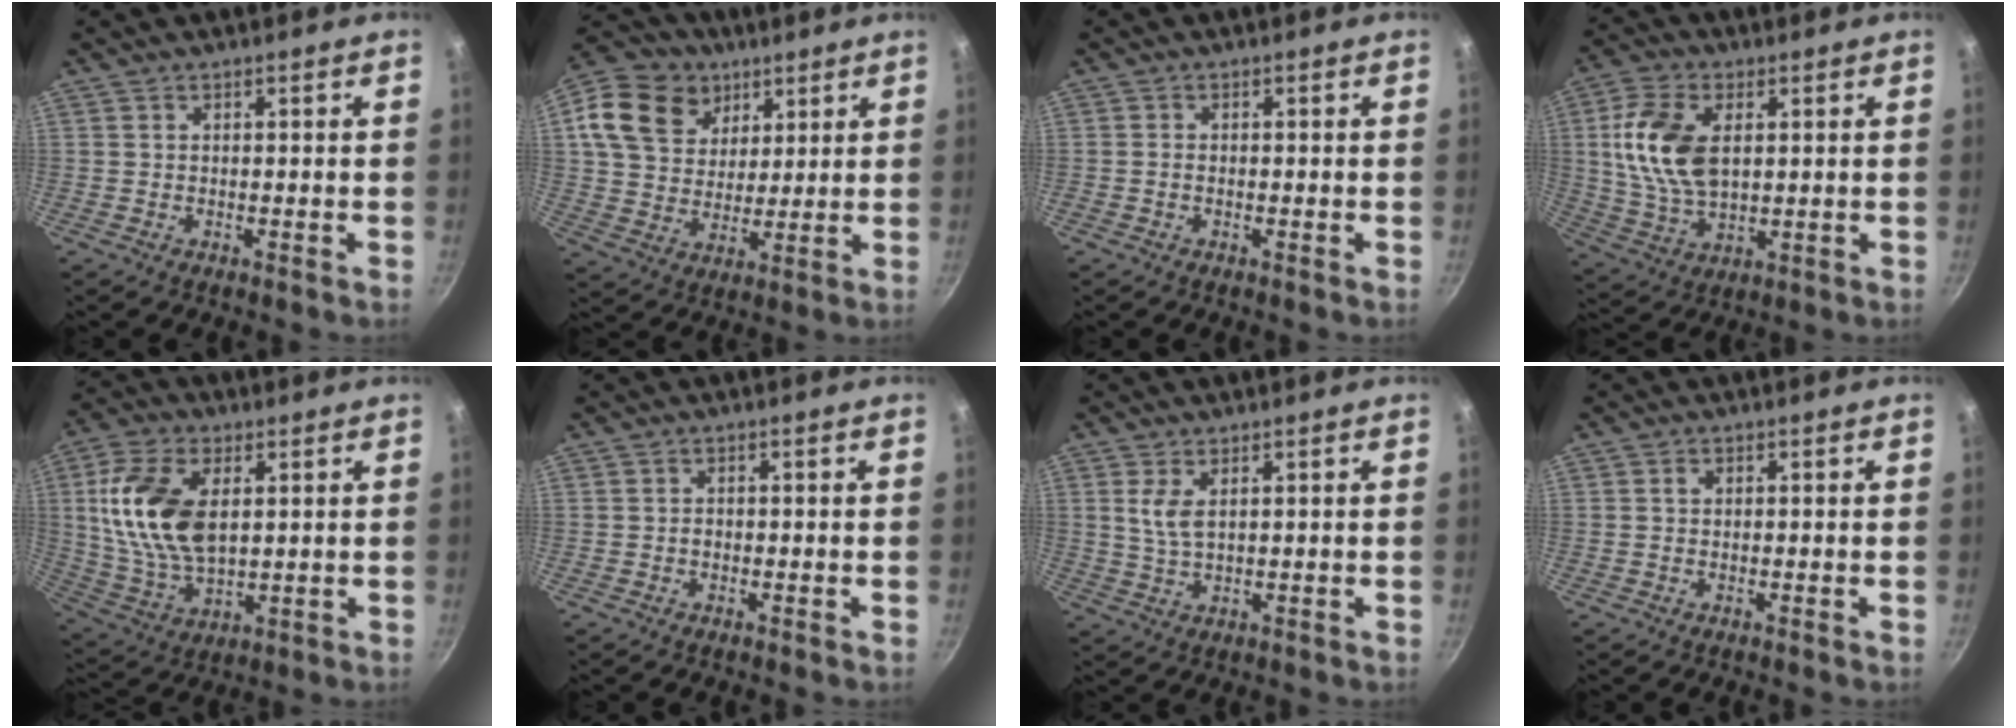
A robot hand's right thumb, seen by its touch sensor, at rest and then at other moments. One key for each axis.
{"total": 19.3, "fx": 8.5, "fy": 14.8, "fz": 8.9, "tx": -0.168, "ty": 0.004, "tz": 0.149}
{"total": 0.8, "fx": -0.3, "fy": 0.5, "fz": 0.5, "tx": -0.010, "ty": 0.004, "tz": -0.006}
{"total": 13.8, "fx": 2.5, "fy": 8.2, "fz": 10.8, "tx": -0.200, "ty": -0.008, "tz": 0.052}
{"total": 16.3, "fx": 3.2, "fy": 9.4, "fz": 12.9, "tx": -0.238, "ty": -0.009, "tz": 0.069}
{"total": 0.8, "fx": -0.2, "fy": 0.7, "fz": 0.4, "tx": -0.007, "ty": 0.004, "tz": -0.005}
{"total": 4.1, "fx": 1.4, "fy": 1.8, "fz": 3.4, "tx": -0.068, "ty": -0.011, "tz": 0.030}
{"total": 0.8, "fx": 0.1, "fy": 0.7, "fz": 0.4, "tx": -0.008, "ty": 0.005, "tz": 0.001}